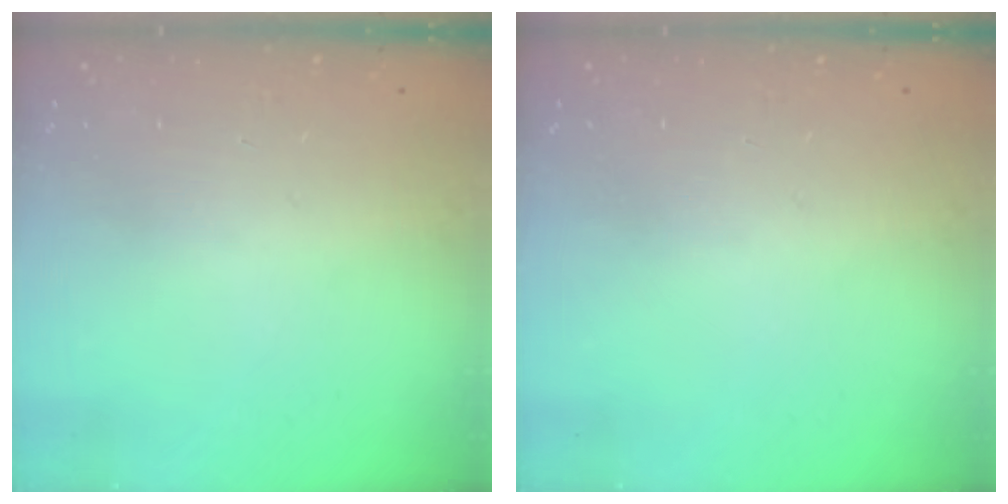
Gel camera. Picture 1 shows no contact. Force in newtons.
{"total": 0.0}